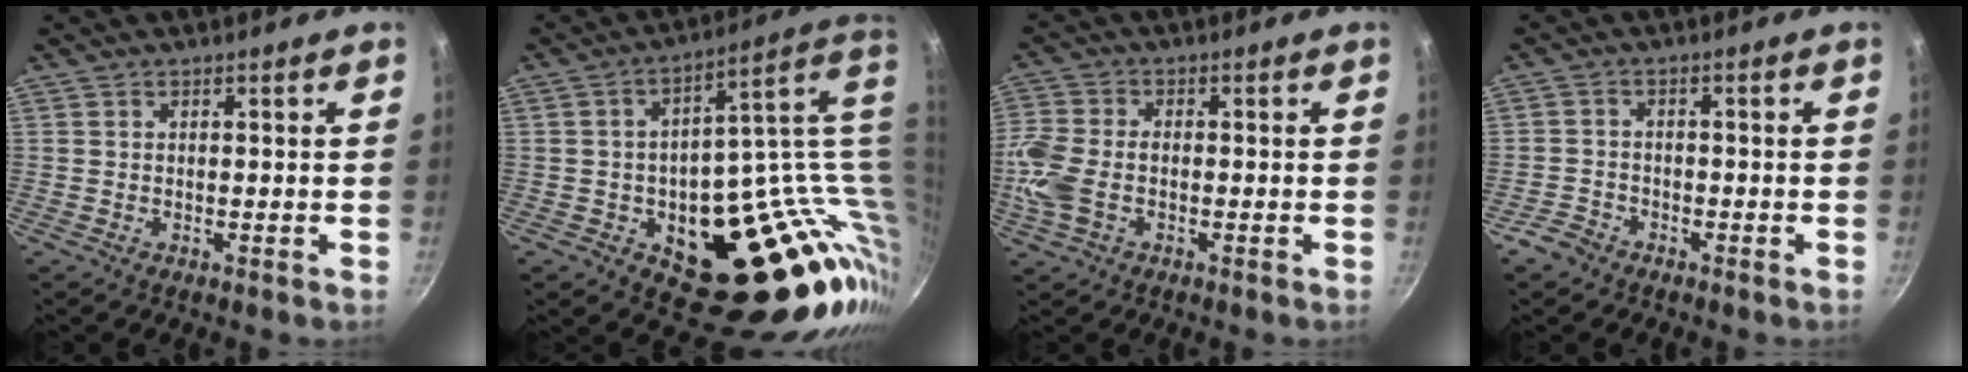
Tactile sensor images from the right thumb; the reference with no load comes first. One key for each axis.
{"total": 27.7, "fx": 8.7, "fy": 17.0, "fz": 20.1, "tx": -0.189, "ty": -0.008, "tz": 0.164}
{"total": 9.1, "fx": -2.0, "fy": 5.7, "fz": 6.8, "tx": -0.155, "ty": 0.007, "tz": -0.055}
{"total": 3.6, "fx": -2.6, "fy": 2.4, "fz": 0.9, "tx": -0.016, "ty": 0.029, "tz": -0.049}